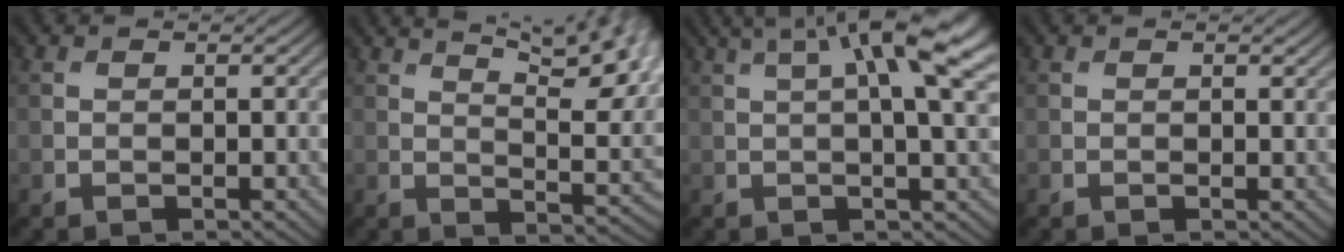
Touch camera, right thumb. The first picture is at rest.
{"total": 15.2, "force": [8.9, 5.3, 11.1], "torque": [-0.158, 0.027, 0.122]}
{"total": 9.7, "force": [3.5, 1.7, 8.9], "torque": [-0.131, 0.019, 0.056]}
{"total": 0.0}